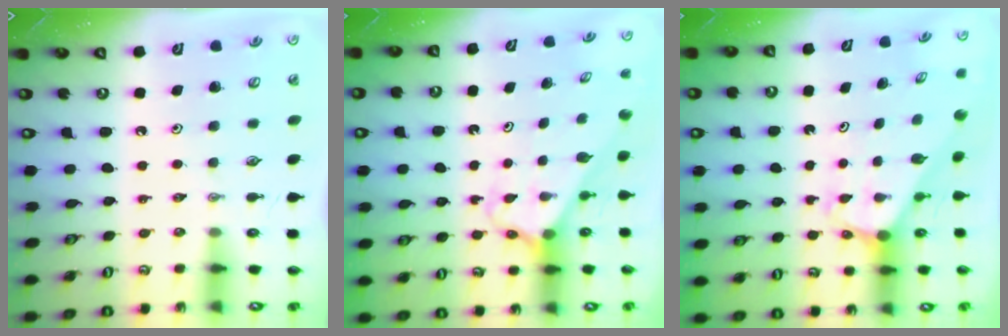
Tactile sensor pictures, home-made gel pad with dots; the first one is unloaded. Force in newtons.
{"total": 2.5, "press": 2.5, "slide": 0.2}
{"total": 2.0, "press": 2.0, "slide": 0.1}